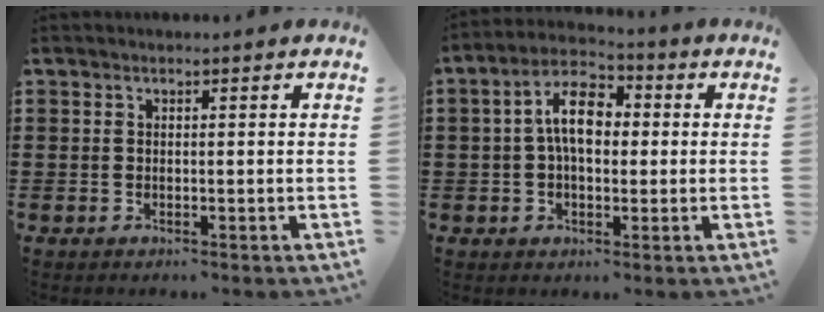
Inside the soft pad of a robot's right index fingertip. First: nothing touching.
{"total": 8.0, "force": [0.7, 4.3, 6.7], "torque": [-0.130, 0.013, 0.006]}